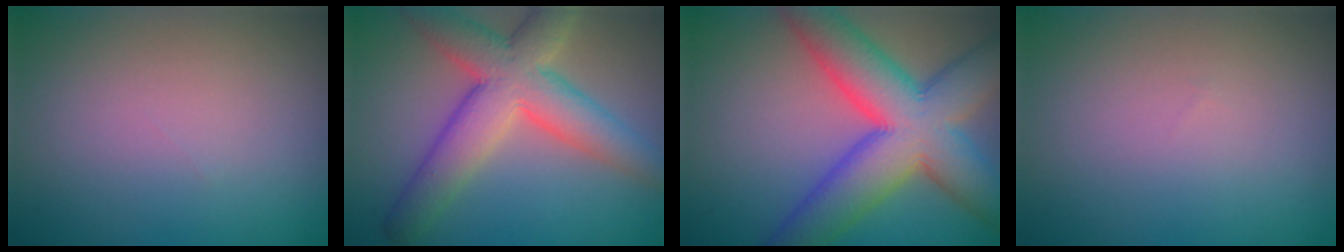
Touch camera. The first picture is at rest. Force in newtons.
{"total": 8.0, "press": 8.0, "slide": 0.5}
{"total": 11.9, "press": 11.9, "slide": 0.6}
{"total": 0.0}